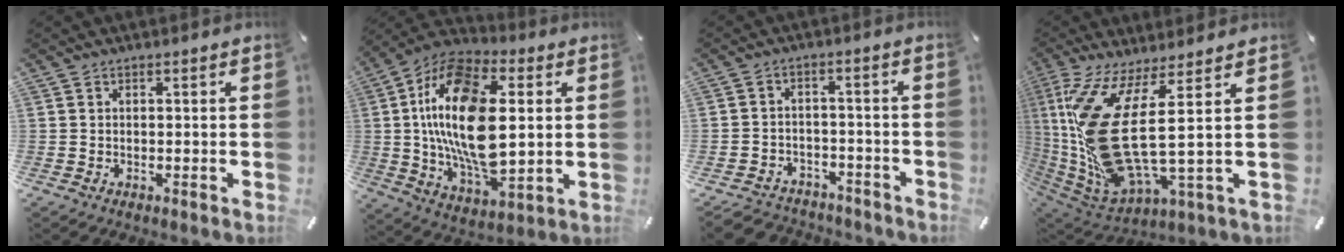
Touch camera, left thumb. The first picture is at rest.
{"total": 22.4, "force": [3.1, 11.9, 18.8], "torque": [-0.381, -0.008, 0.049]}
{"total": 4.6, "force": [-3.4, 2.9, 1.1], "torque": [-0.022, 0.016, -0.066]}
{"total": 22.7, "force": [3.6, 7.8, 21.0], "torque": [-0.464, -0.056, 0.064]}